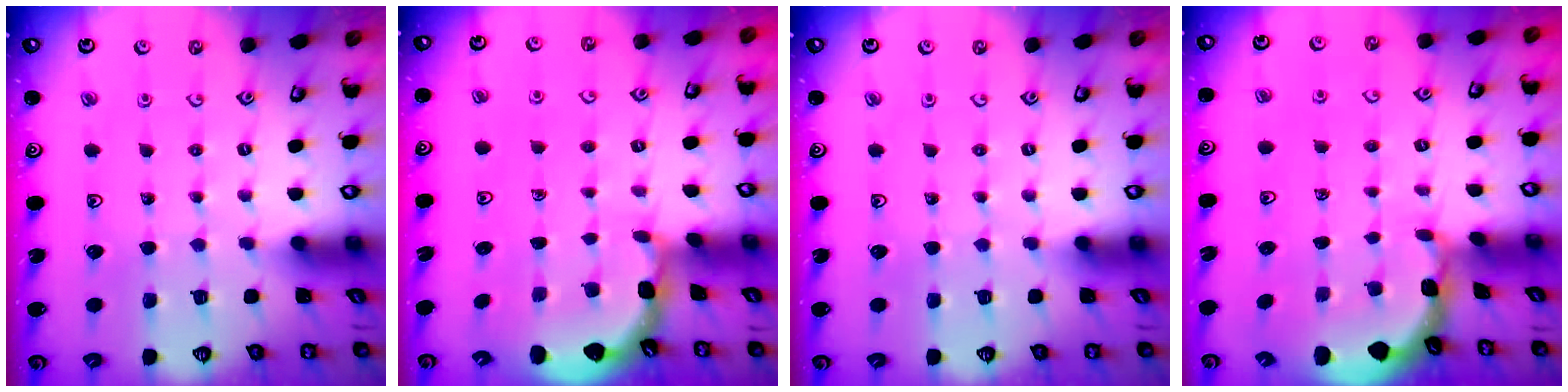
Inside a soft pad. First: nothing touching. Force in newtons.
{"total": 1.9, "press": 1.9, "slide": 0.2}
{"total": 0.0}
{"total": 1.5, "press": 1.5, "slide": 0.2}